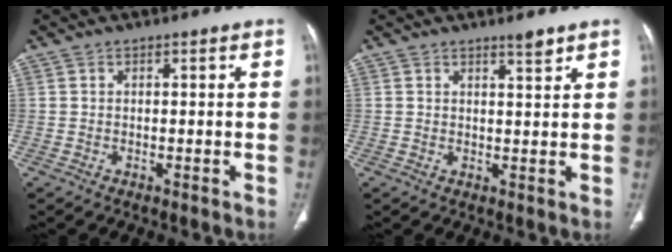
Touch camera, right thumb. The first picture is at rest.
{"total": 2.2, "force": [1.8, 0.2, 1.2], "torque": [-0.014, -0.017, 0.029]}